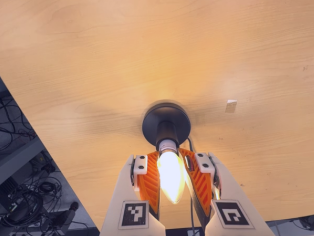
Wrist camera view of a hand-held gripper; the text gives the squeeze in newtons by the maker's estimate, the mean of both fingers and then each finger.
{"total": 19.8, "left": 18.7, "right": 20.9}